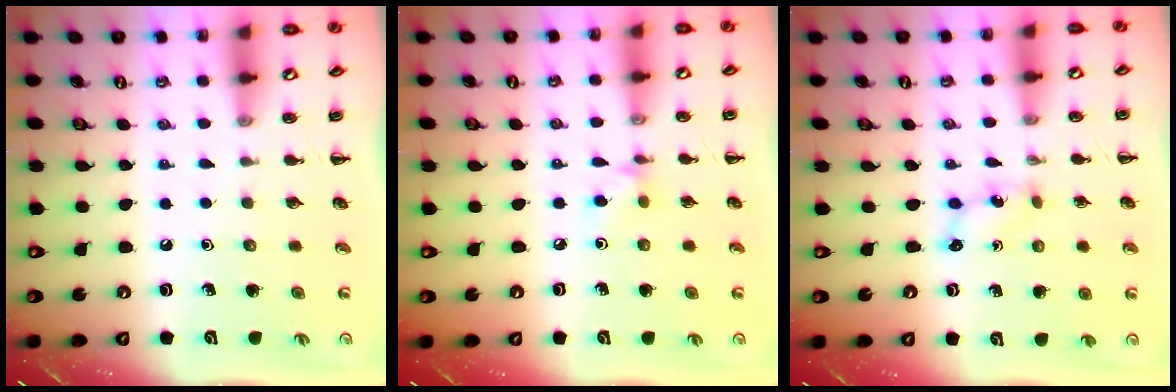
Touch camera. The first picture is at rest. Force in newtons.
{"total": 4.7, "press": 4.4, "slide": 1.7}
{"total": 2.5, "press": 2.4, "slide": 0.7}